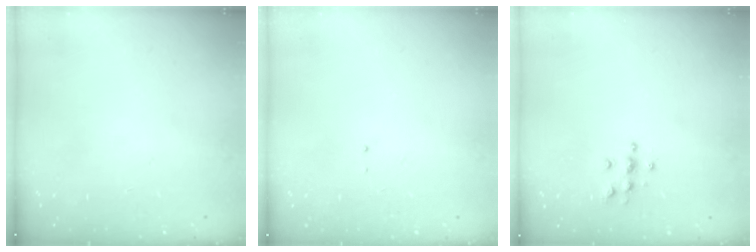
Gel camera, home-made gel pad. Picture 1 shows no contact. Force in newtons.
{"total": 0.7, "press": 0.7, "slide": 0.1}
{"total": 6.2, "press": 6.1, "slide": 0.6}